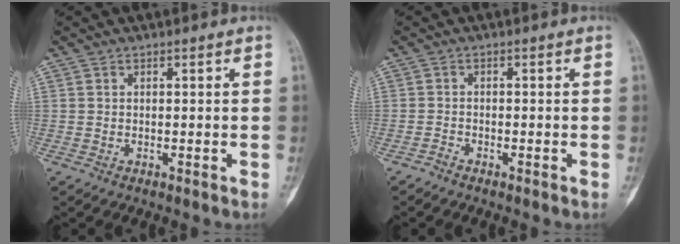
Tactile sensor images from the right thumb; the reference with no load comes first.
{"total": 1.0, "force": [-0.9, 0.2, 0.2], "torque": [-0.007, -0.001, -0.024]}